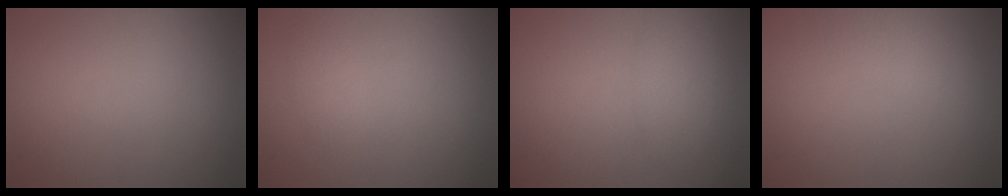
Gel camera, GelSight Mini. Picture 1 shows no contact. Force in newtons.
{"total": 1.2, "press": 1.2, "slide": 0.0}
{"total": 2.1, "press": 2.1, "slide": 0.1}
{"total": 2.4, "press": 2.4, "slide": 0.2}